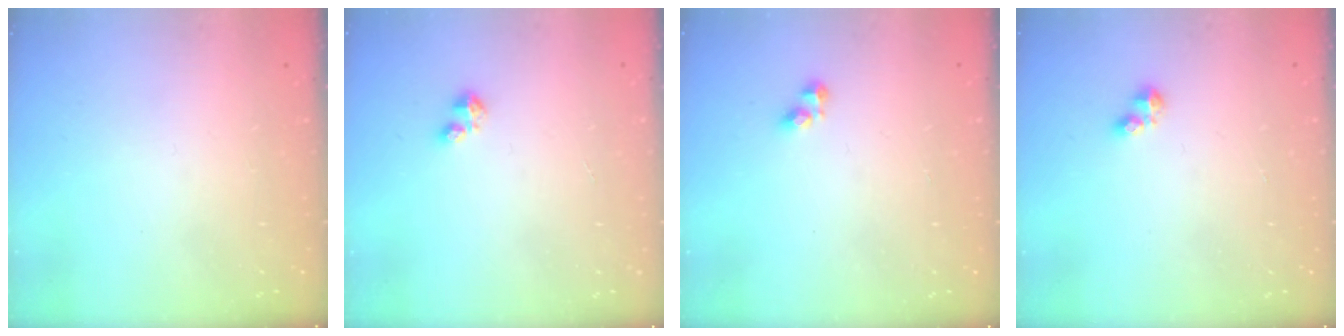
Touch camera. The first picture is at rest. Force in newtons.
{"total": 1.6, "press": 1.6, "slide": 0.3}
{"total": 2.8, "press": 2.8, "slide": 0.3}
{"total": 2.8, "press": 2.8, "slide": 0.4}